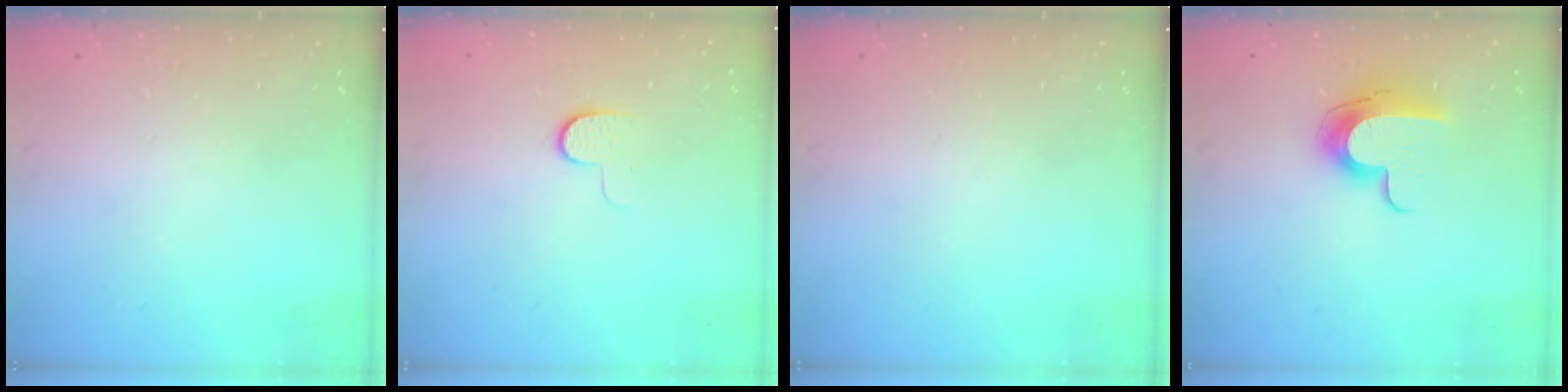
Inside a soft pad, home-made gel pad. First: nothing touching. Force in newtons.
{"total": 5.2, "press": 5.1, "slide": 0.8}
{"total": 0.0}
{"total": 10.4, "press": 10.3, "slide": 1.0}